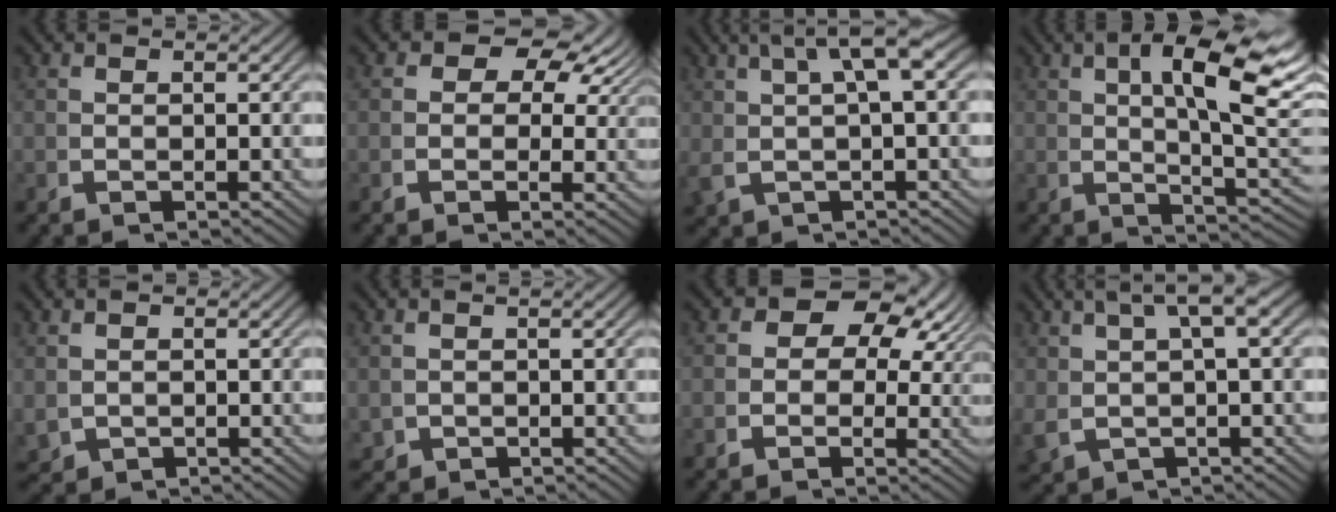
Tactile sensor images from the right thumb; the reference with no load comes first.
{"total": 3.8, "force": [1.3, 2.6, 2.5], "torque": [-0.041, -0.004, 0.020]}
{"total": 6.7, "force": [3.3, 2.5, 5.2], "torque": [-0.066, 0.032, 0.052]}
{"total": 10.8, "force": [2.8, 4.2, 9.6], "torque": [-0.122, 0.009, 0.040]}
{"total": 2.2, "force": [0.2, 2.0, 0.7], "torque": [-0.023, -0.015, 0.019]}
{"total": 1.3, "force": [0.1, 1.2, 0.3], "torque": [-0.013, -0.009, 0.012]}
{"total": 5.4, "force": [1.6, 3.6, 3.7], "torque": [-0.061, -0.005, 0.025]}
{"total": 6.1, "force": [3.0, 2.5, 4.6], "torque": [-0.061, 0.025, 0.050]}